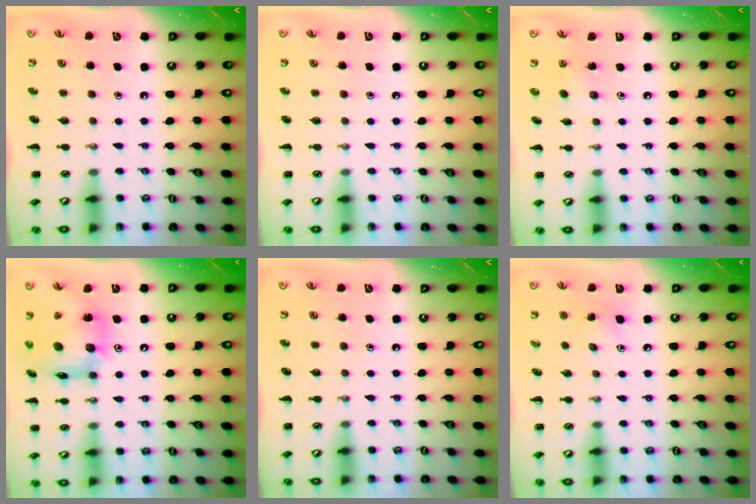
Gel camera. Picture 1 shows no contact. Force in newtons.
{"total": 0.0}
{"total": 2.4, "press": 2.3, "slide": 0.6}
{"total": 16.4, "press": 16.2, "slide": 2.3}
{"total": 0.0}
{"total": 2.9, "press": 2.8, "slide": 0.8}